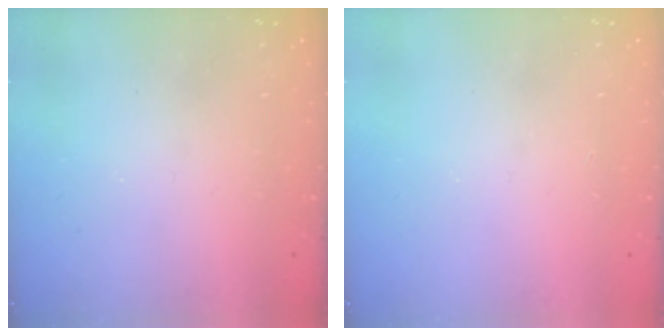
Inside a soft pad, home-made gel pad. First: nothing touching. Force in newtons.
{"total": 1.7, "press": 1.7, "slide": 0.2}